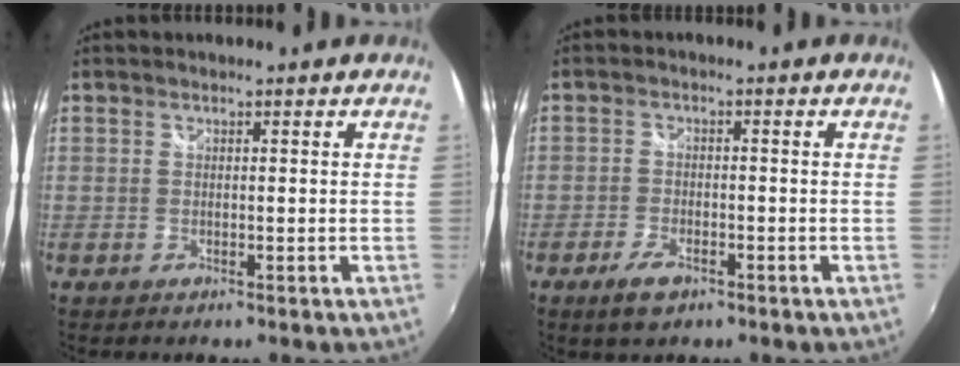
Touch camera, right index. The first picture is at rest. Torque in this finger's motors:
{"motor_torque": [0.30, -0.28, 0.07, 0.01]}